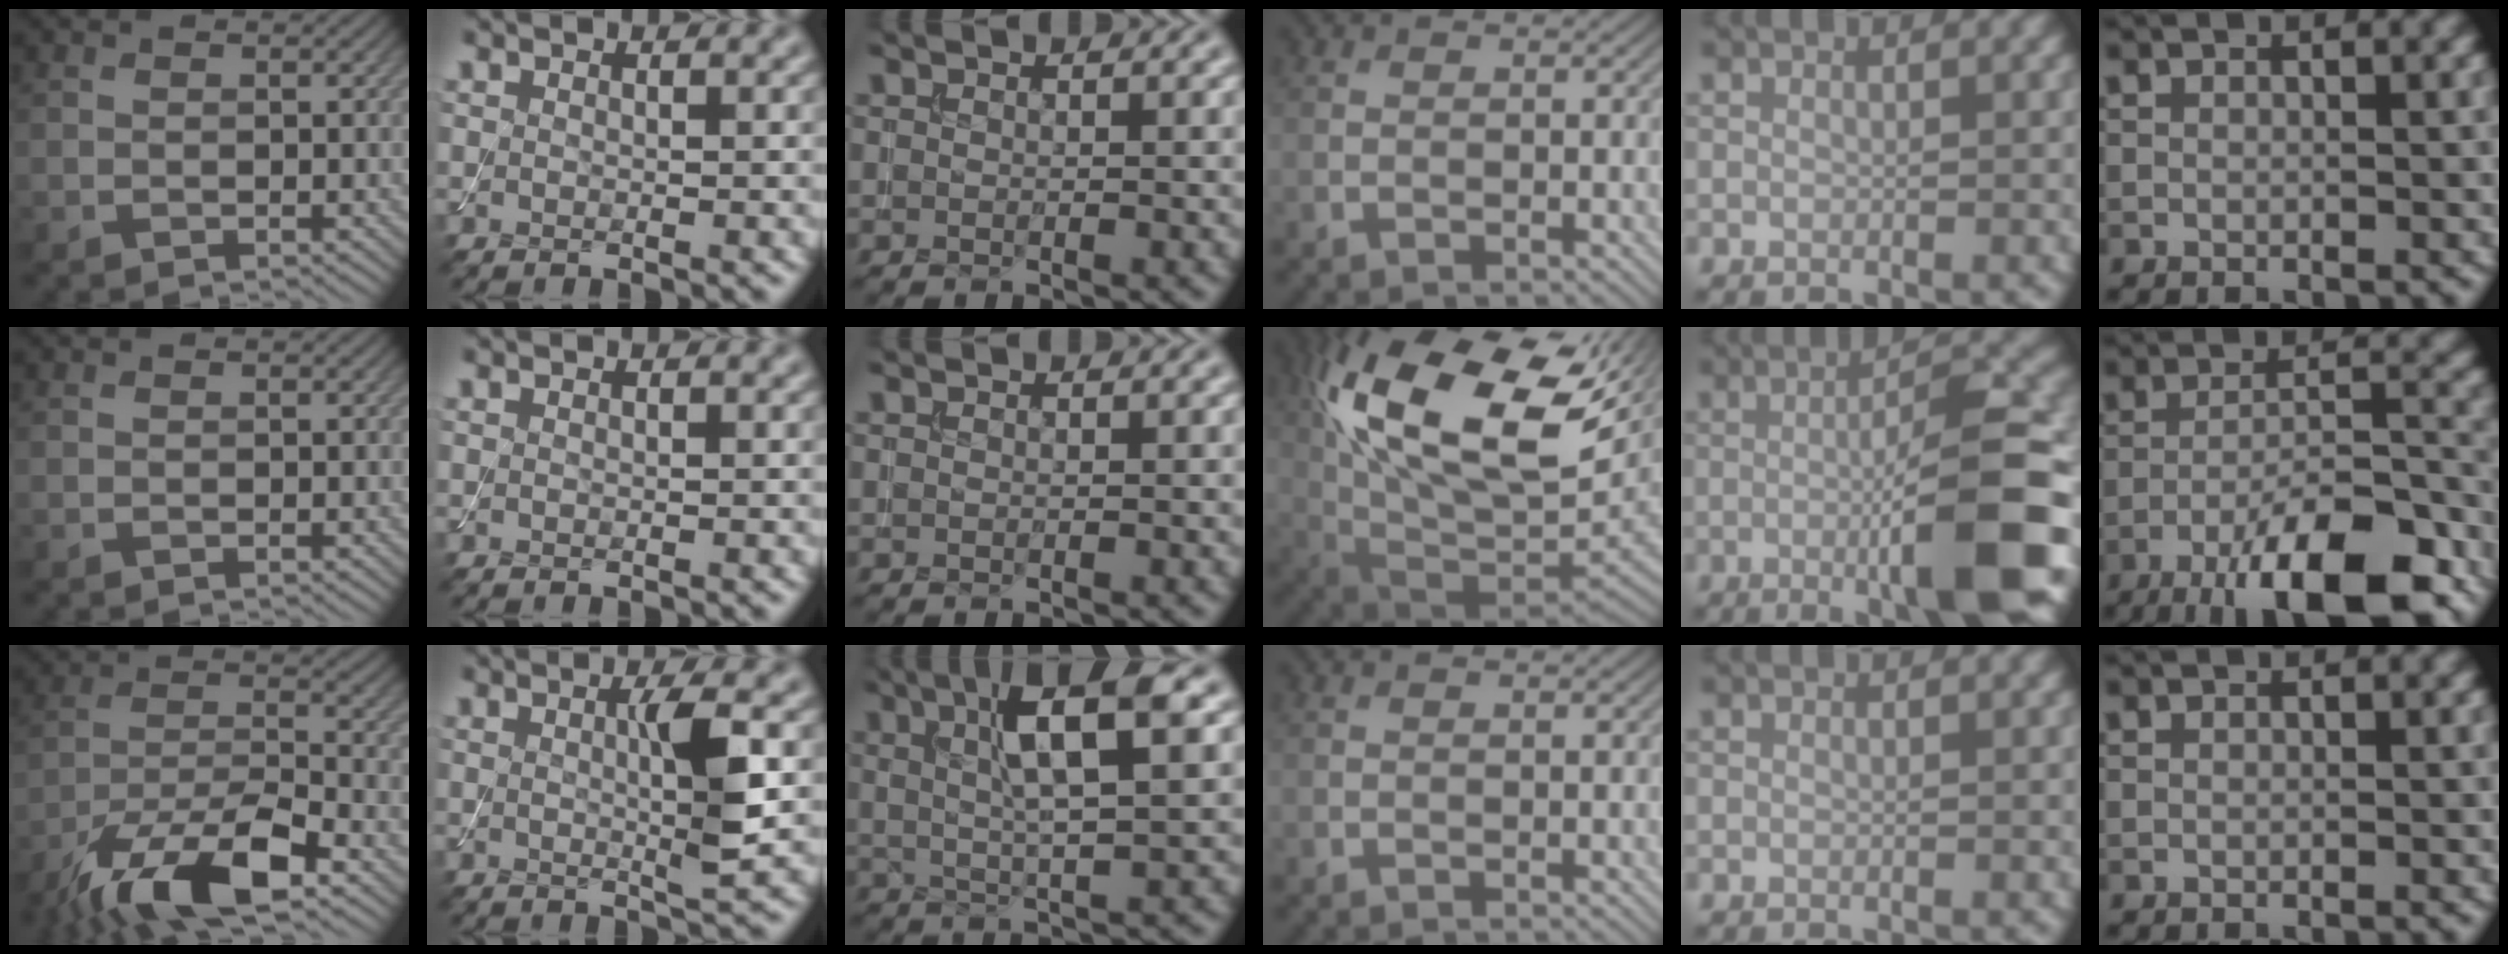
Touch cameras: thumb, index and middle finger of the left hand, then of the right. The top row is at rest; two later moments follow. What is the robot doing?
{"motion": "assemble", "object": "toy tower of hanoi"}